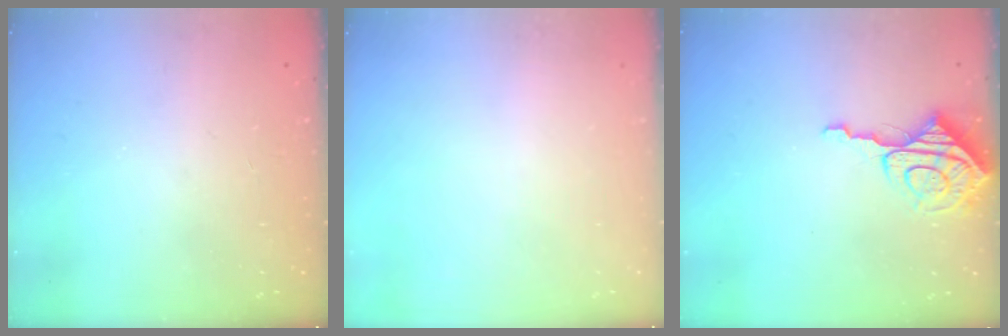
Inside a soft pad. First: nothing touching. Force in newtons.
{"total": 0.0}
{"total": 9.2, "press": 9.2, "slide": 1.0}